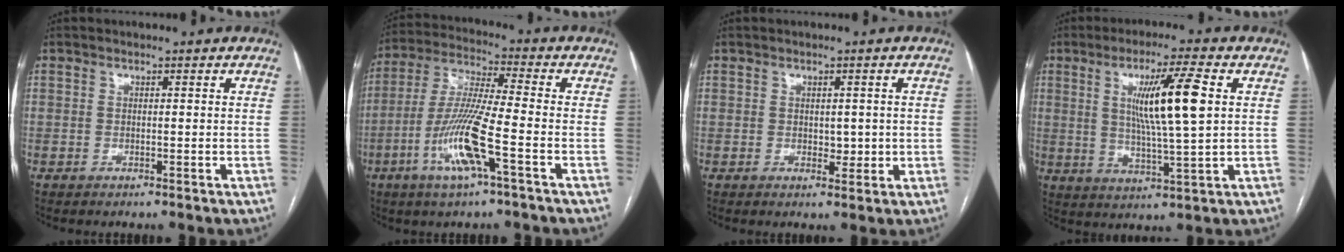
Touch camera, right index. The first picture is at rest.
{"total": 12.1, "force": [-4.6, 0.3, 11.2], "torque": [-0.234, -0.006, -0.093]}
{"total": 2.5, "force": [0.1, 1.6, 2.0], "torque": [-0.024, 0.002, 0.009]}
{"total": 11.0, "force": [2.6, -0.1, 10.7], "torque": [-0.188, -0.004, 0.045]}